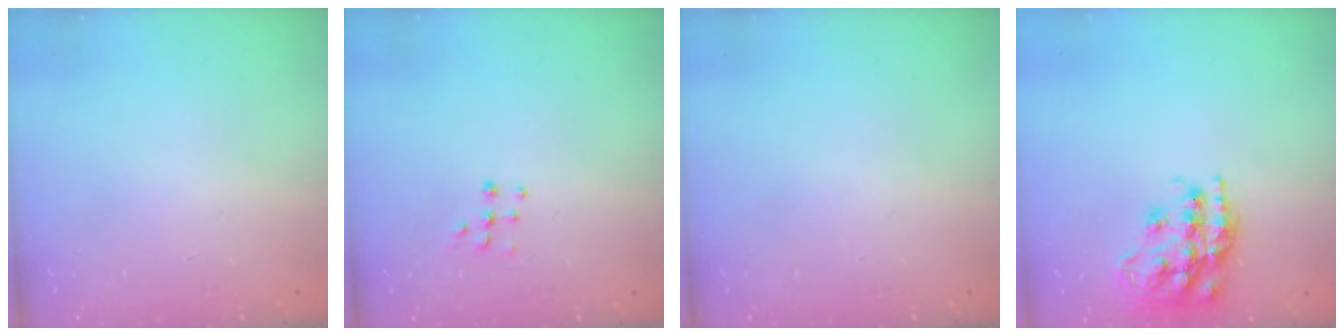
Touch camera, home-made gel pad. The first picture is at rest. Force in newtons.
{"total": 6.2, "press": 6.1, "slide": 0.7}
{"total": 0.0}
{"total": 19.3, "press": 19.3, "slide": 1.4}